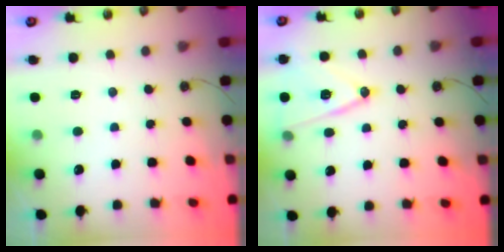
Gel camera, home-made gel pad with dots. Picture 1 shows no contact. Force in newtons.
{"total": 13.8, "press": 13.3, "slide": 3.4}